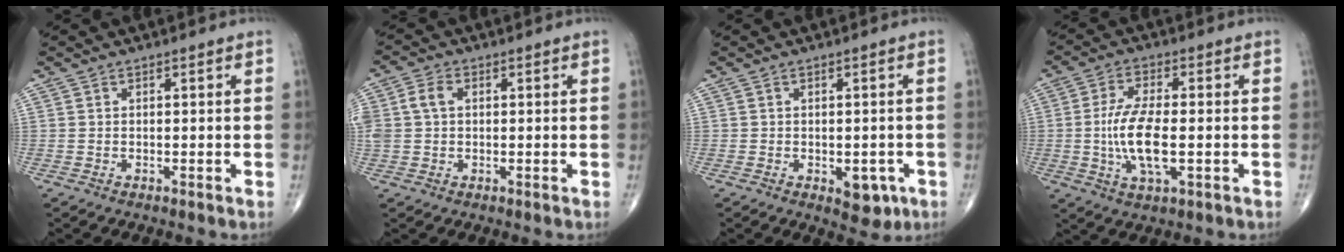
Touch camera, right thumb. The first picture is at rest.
{"total": 6.2, "force": [1.0, 4.5, 4.1], "torque": [-0.098, 0.019, 0.021]}
{"total": 5.1, "force": [-1.9, 3.0, 3.7], "torque": [-0.020, 0.001, -0.017]}
{"total": 10.5, "force": [-1.2, 4.0, 9.7], "torque": [-0.199, -0.002, -0.022]}